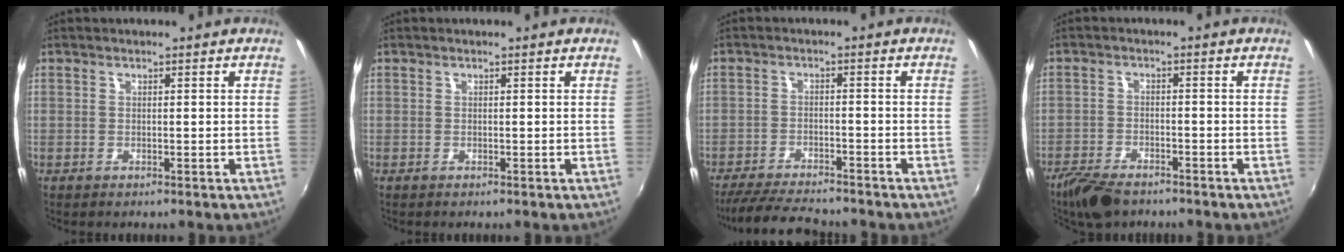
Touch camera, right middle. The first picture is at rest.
{"total": 0.0}
{"total": 10.9, "force": [-9.9, 1.8, 4.3], "torque": [-0.109, -0.014, -0.162]}
{"total": 7.7, "force": [-6.2, 2.9, 3.4], "torque": [-0.095, -0.015, -0.113]}